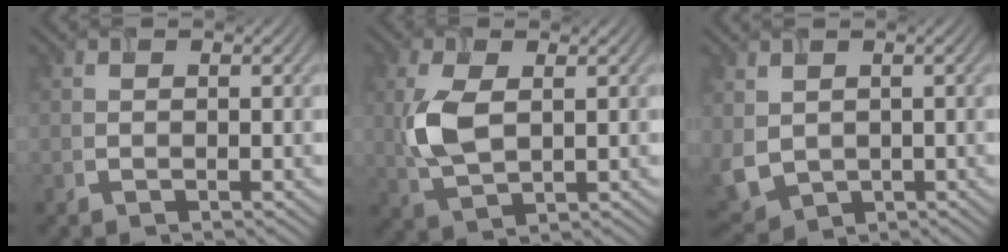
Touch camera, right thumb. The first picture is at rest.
{"total": 6.6, "force": [0.9, 3.4, 5.5], "torque": [-0.141, 0.001, 0.022]}
{"total": 4.7, "force": [0.7, 3.7, 2.8], "torque": [-0.103, -0.013, 0.016]}